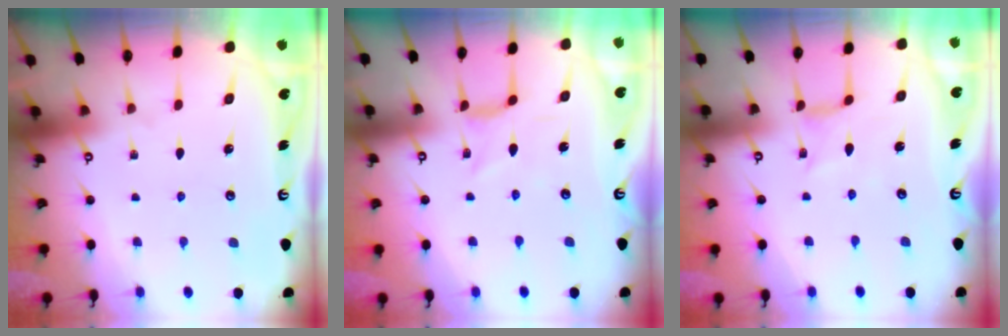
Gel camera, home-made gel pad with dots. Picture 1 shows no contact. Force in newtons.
{"total": 1.0, "press": 0.9, "slide": 0.4}
{"total": 0.8, "press": 0.7, "slide": 0.2}